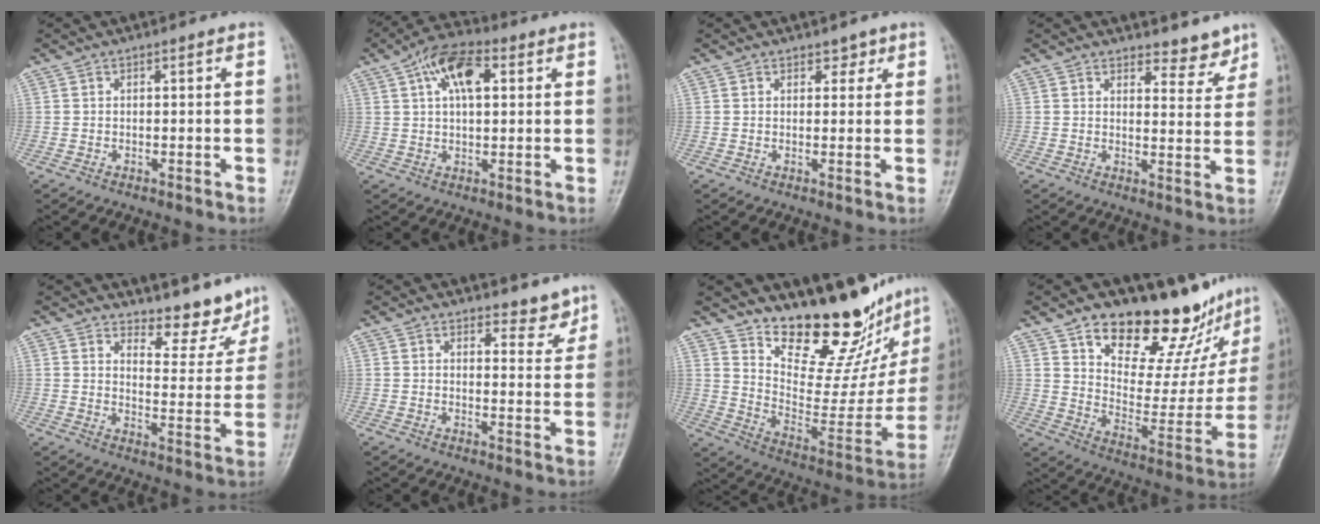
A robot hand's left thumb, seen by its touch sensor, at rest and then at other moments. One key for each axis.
{"total": 9.9, "fx": 3.5, "fy": 4.9, "fz": 7.9, "tx": -0.131, "ty": 0.013, "tz": 0.051}
{"total": 1.9, "fx": 1.3, "fy": 1.2, "fz": 0.6, "tx": 0.012, "ty": -0.006, "tz": 0.013}
{"total": 4.9, "fx": 4.3, "fy": 2.0, "fz": 1.0, "tx": 0.009, "ty": -0.040, "tz": 0.056}
{"total": 8.9, "fx": 8.2, "fy": 2.9, "fz": 1.8, "tx": 0.004, "ty": -0.079, "tz": 0.113}
{"total": 4.4, "fx": 3.8, "fy": 1.9, "fz": 1.1, "tx": 0.009, "ty": -0.033, "tz": 0.048}
{"total": 22.3, "fx": 18.6, "fy": 7.5, "fz": 9.8, "tx": -0.091, "ty": -0.143, "tz": 0.279}
{"total": 22.7, "fx": 17.1, "fy": 9.5, "fz": 11.5, "tx": -0.110, "ty": -0.107, "tz": 0.255}